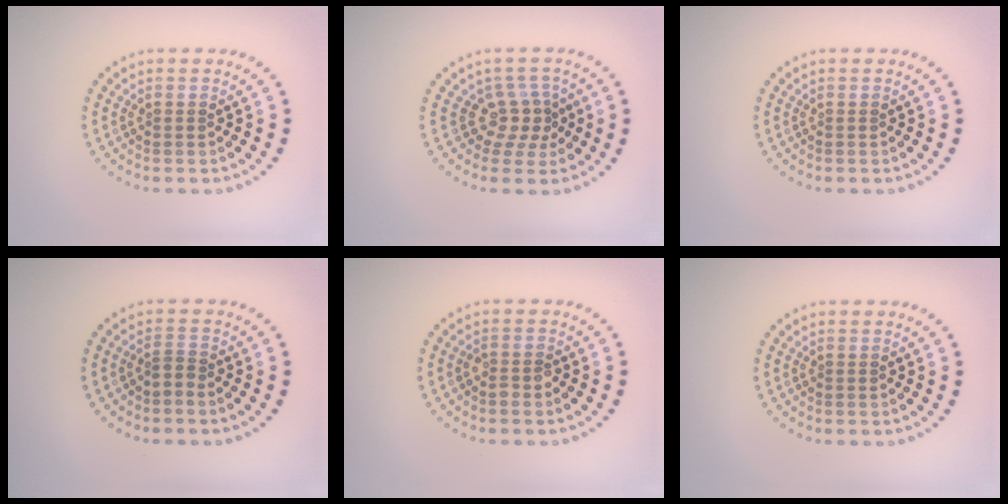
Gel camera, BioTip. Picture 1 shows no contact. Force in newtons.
{"total": 2.9, "press": 2.0, "slide": 2.0}
{"total": 0.0}
{"total": 1.1, "press": 0.6, "slide": 0.9}
{"total": 1.1, "press": 1.0, "slide": 0.4}
{"total": 0.0}